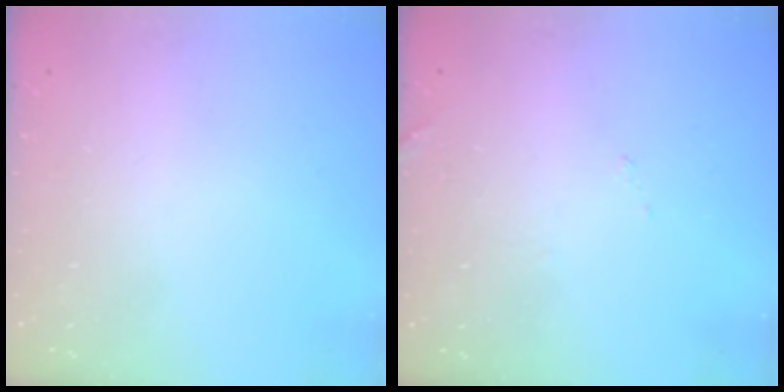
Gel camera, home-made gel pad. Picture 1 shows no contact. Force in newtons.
{"total": 7.3, "press": 7.3, "slide": 0.3}